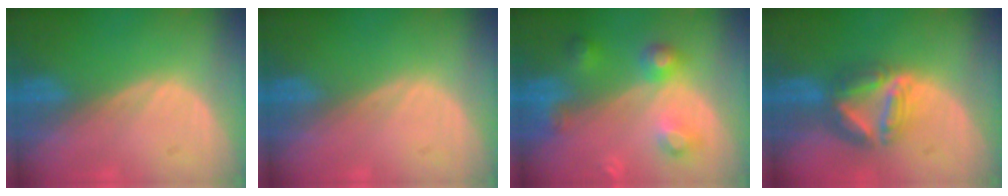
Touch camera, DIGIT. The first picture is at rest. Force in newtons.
{"total": 0.0}
{"total": 5.9, "press": 5.9, "slide": 0.2}
{"total": 7.4, "press": 6.6, "slide": 3.4}